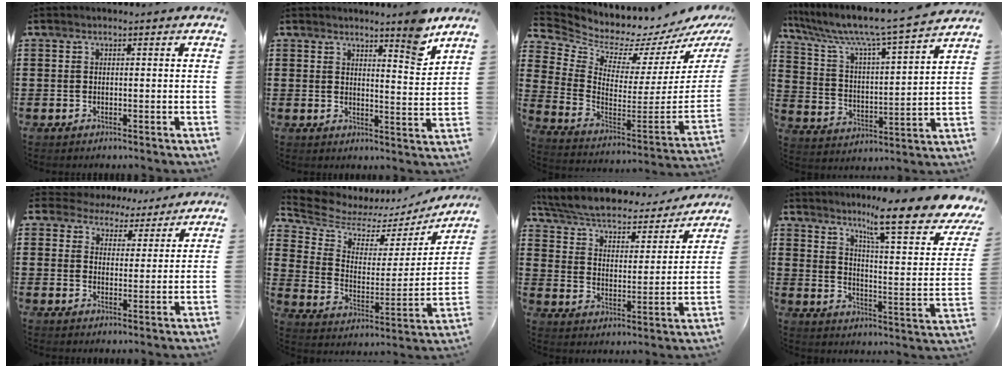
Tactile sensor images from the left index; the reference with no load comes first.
{"total": 6.8, "force": [5.8, 0.5, 3.5], "torque": [-0.051, -0.034, 0.097]}
{"total": 4.7, "force": [4.6, 1.0, 0.3], "torque": [-0.034, -0.072, 0.071]}
{"total": 7.6, "force": [6.6, 0.0, 3.9], "torque": [-0.105, -0.052, 0.100]}
{"total": 5.1, "force": [4.7, 2.0, 0.0], "torque": [-0.028, -0.017, 0.084]}
{"total": 6.1, "force": [5.6, 2.4, 0.8], "torque": [-0.056, -0.042, 0.094]}
{"total": 4.9, "force": [4.3, 0.9, 2.1], "torque": [-0.062, -0.033, 0.067]}
{"total": 12.0, "force": [9.1, 0.6, 7.9], "torque": [-0.132, -0.062, 0.138]}